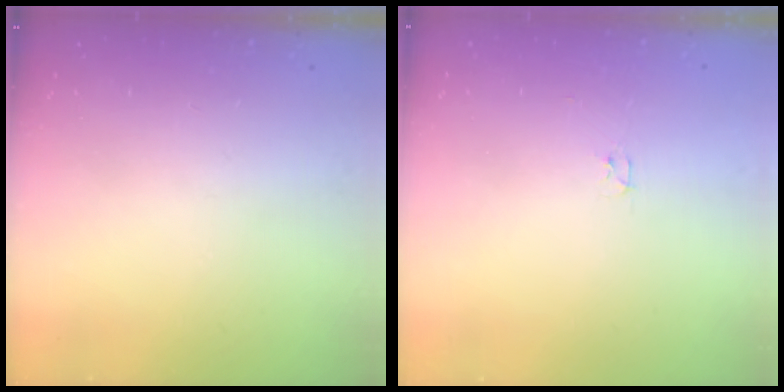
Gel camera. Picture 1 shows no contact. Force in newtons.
{"total": 2.4, "press": 2.3, "slide": 0.4}